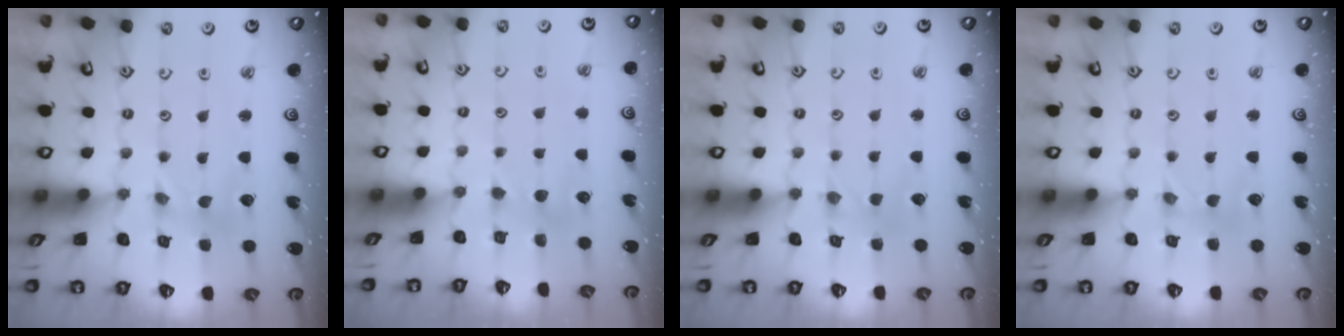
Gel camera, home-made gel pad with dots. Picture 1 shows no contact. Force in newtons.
{"total": 3.8, "press": 3.7, "slide": 0.5}
{"total": 2.4, "press": 2.4, "slide": 0.4}
{"total": 1.7, "press": 1.7, "slide": 0.3}